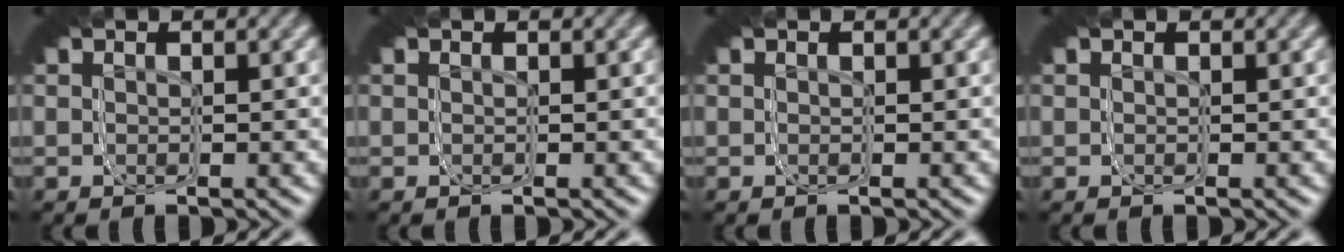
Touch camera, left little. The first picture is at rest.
{"total": 0.0}
{"total": 0.0}
{"total": 0.0}